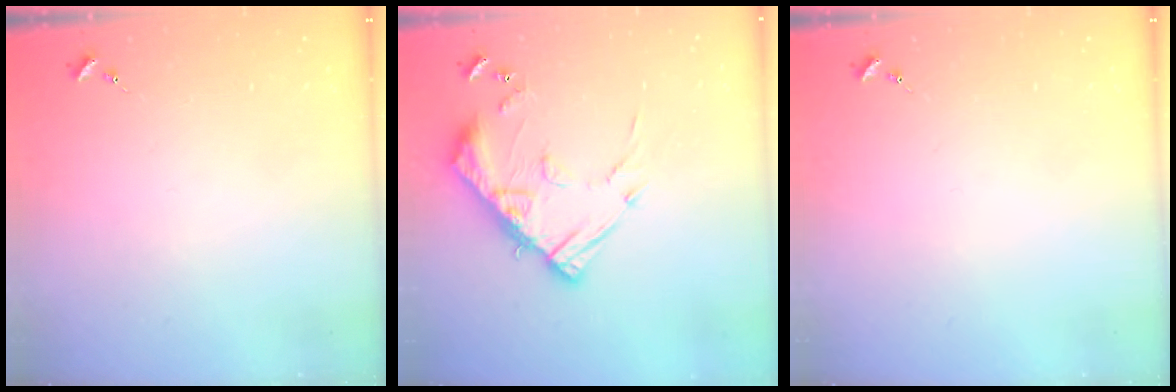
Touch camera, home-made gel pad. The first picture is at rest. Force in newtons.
{"total": 14.2, "press": 14.2, "slide": 1.2}
{"total": 0.0}